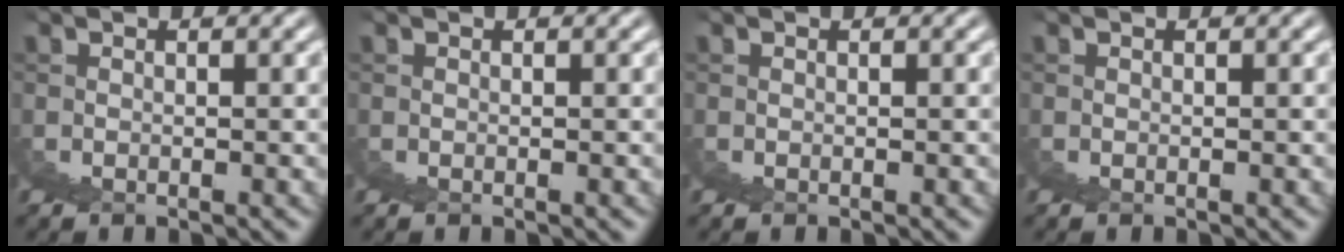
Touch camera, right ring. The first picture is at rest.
{"total": 0.0}
{"total": 0.0}
{"total": 0.0}